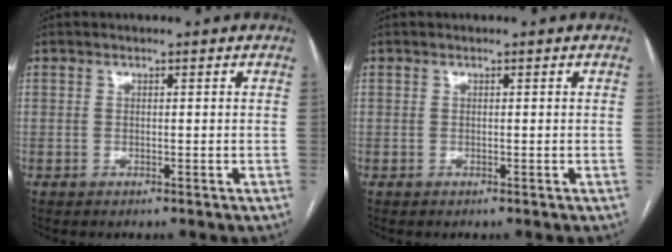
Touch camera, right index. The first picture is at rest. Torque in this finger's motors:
{"motor_torque": [0.00, 0.00, 0.00, 0.00]}